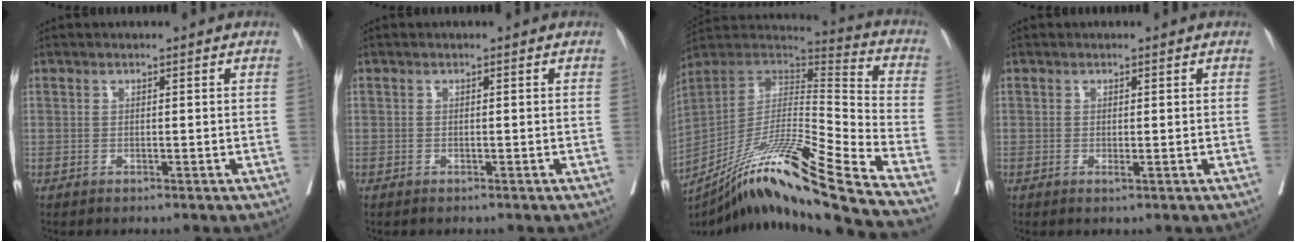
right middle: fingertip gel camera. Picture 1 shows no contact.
{"total": 0.0}
{"total": 25.4, "force": [-18.4, -1.3, 17.4], "torque": [-0.282, -0.012, -0.330]}
{"total": 0.6, "force": [0.2, 0.0, 0.6], "torque": [-0.011, -0.001, 0.004]}